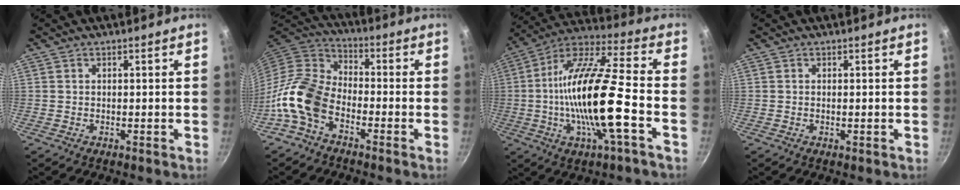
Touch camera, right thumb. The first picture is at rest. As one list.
[{"total": 11.9, "force": [-5.6, 7.4, 7.5], "torque": [-0.140, 0.058, -0.133]}, {"total": 20.5, "force": [-4.1, 4.2, 19.6], "torque": [-0.360, 0.025, -0.086]}, {"total": 0.5, "force": [-0.1, 0.1, 0.5], "torque": [-0.009, -0.001, -0.003]}]